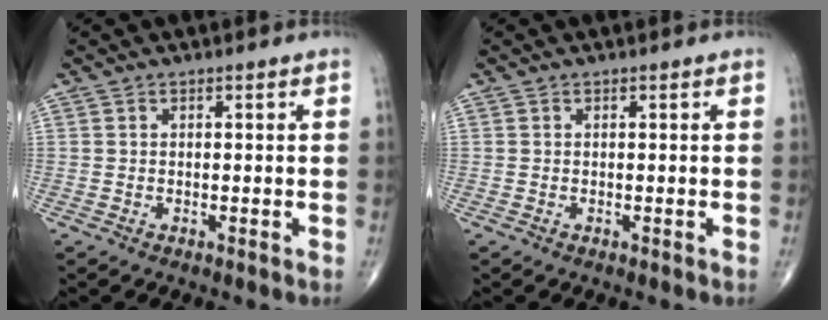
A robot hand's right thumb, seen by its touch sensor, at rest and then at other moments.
{"total": 0.0}